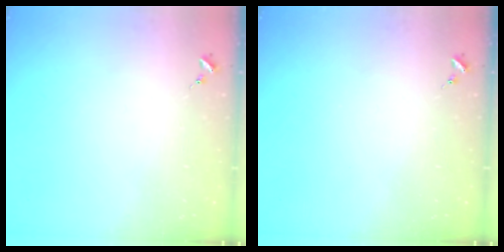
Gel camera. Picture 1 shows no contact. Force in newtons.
{"total": 0.0}